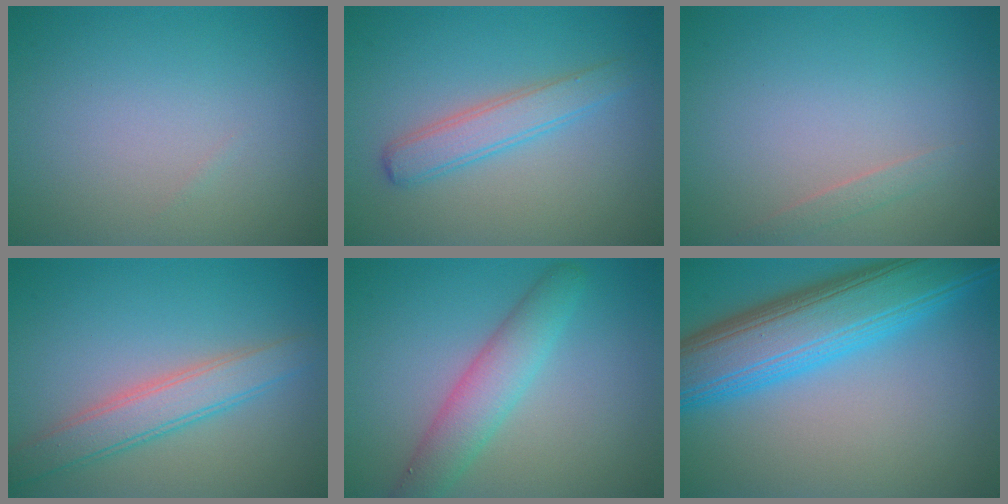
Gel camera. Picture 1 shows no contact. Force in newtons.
{"total": 2.9, "press": 2.9, "slide": 0.0}
{"total": 0.8, "press": 0.8, "slide": 0.0}
{"total": 3.8, "press": 3.8, "slide": 0.1}
{"total": 4.1, "press": 4.0, "slide": 0.4}
{"total": 9.6, "press": 9.6, "slide": 0.3}